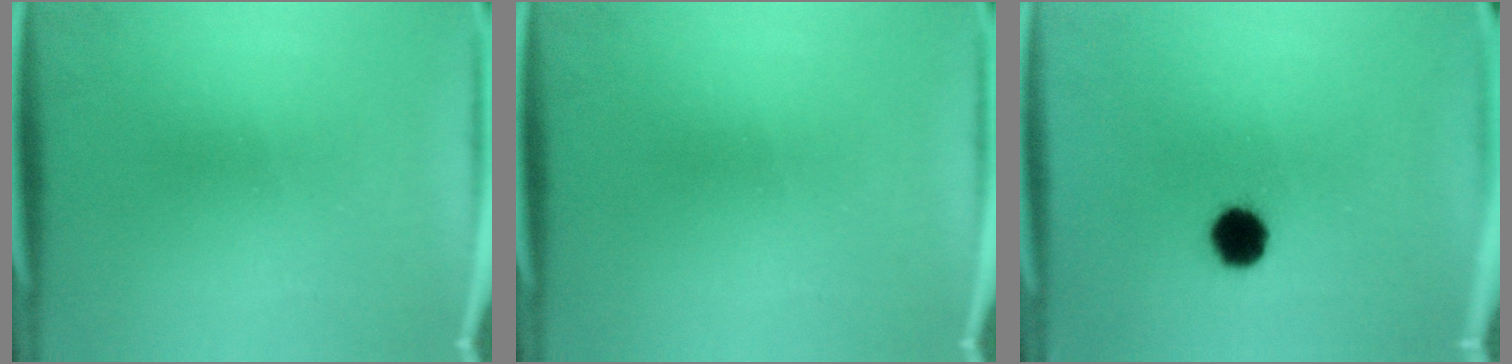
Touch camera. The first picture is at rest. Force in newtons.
{"total": 0.0}
{"total": 5.9}